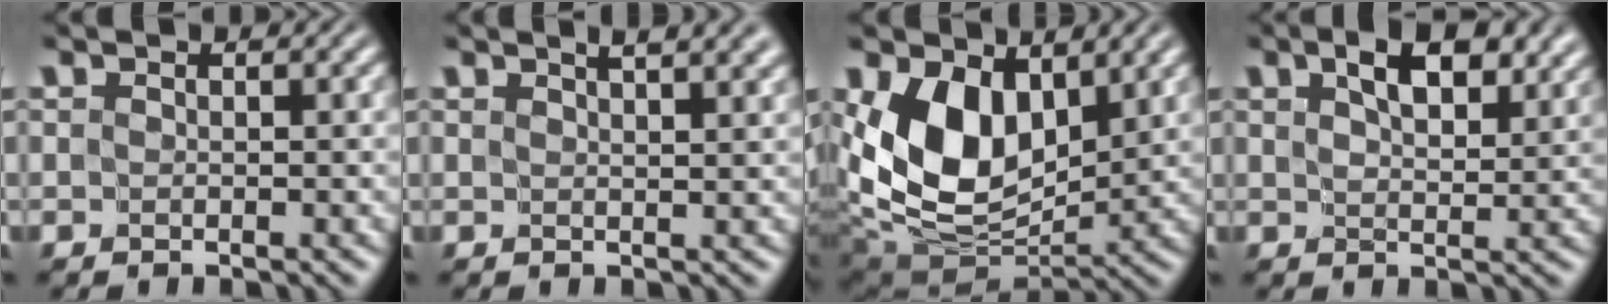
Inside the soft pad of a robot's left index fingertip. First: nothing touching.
{"total": 6.1, "force": [4.1, 2.3, 3.9], "torque": [-0.013, 0.031, 0.029]}
{"total": 8.6, "force": [2.6, 5.4, 6.1], "torque": [-0.117, -0.027, 0.046]}
{"total": 5.7, "force": [3.4, 2.4, 3.9], "torque": [-0.058, 0.005, 0.053]}